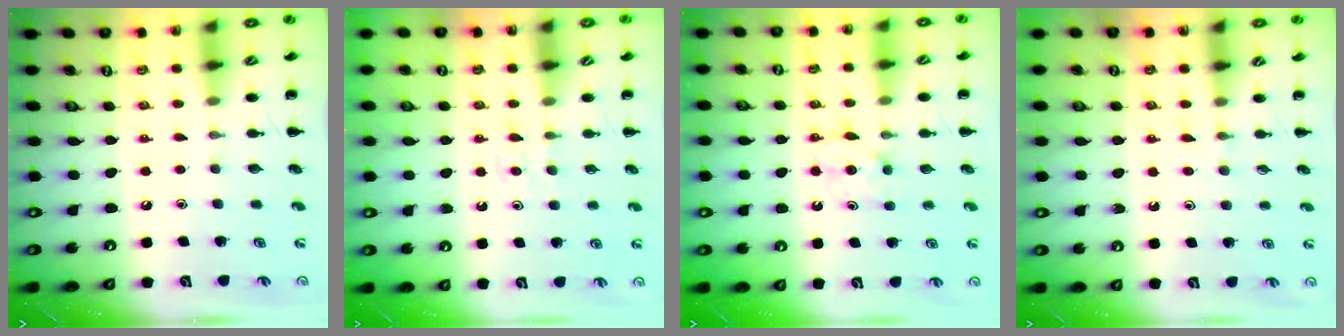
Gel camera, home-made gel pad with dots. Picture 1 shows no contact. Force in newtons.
{"total": 3.5, "press": 3.3, "slide": 1.2}
{"total": 5.5, "press": 5.2, "slide": 1.6}
{"total": 2.9, "press": 2.7, "slide": 1.2}